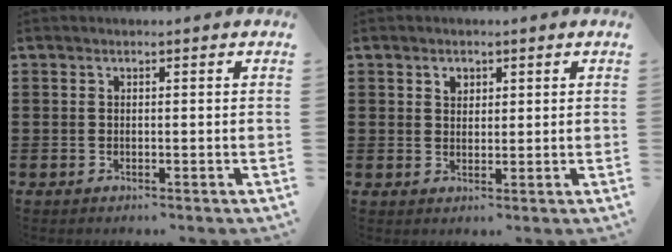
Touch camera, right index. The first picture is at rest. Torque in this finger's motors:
{"motor_torque": [0.02, -0.01, 0.02, 0.03]}